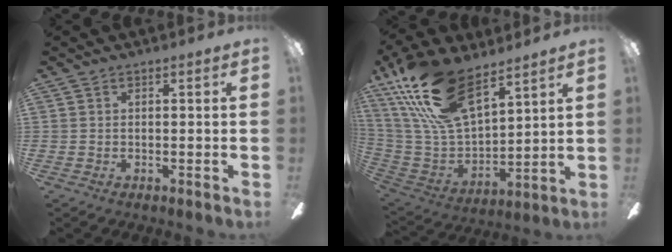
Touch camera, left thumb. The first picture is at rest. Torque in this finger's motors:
{"motor_torque": [0.63, 0.72, 1.66, -1.12, 0.37]}